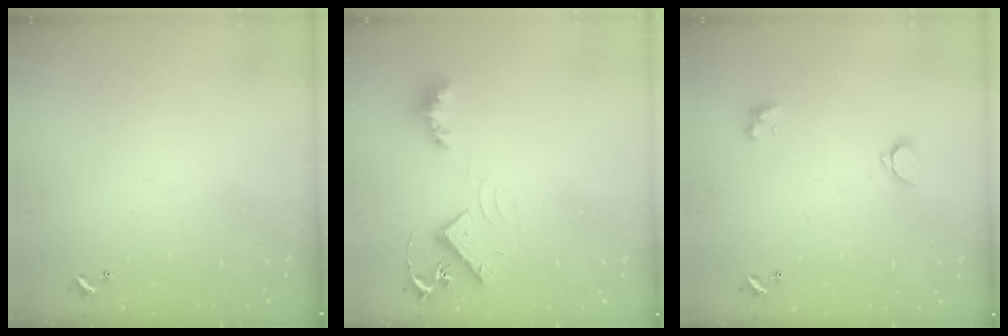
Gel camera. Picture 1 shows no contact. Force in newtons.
{"total": 8.2, "press": 8.2, "slide": 0.5}
{"total": 2.1, "press": 1.8, "slide": 1.0}